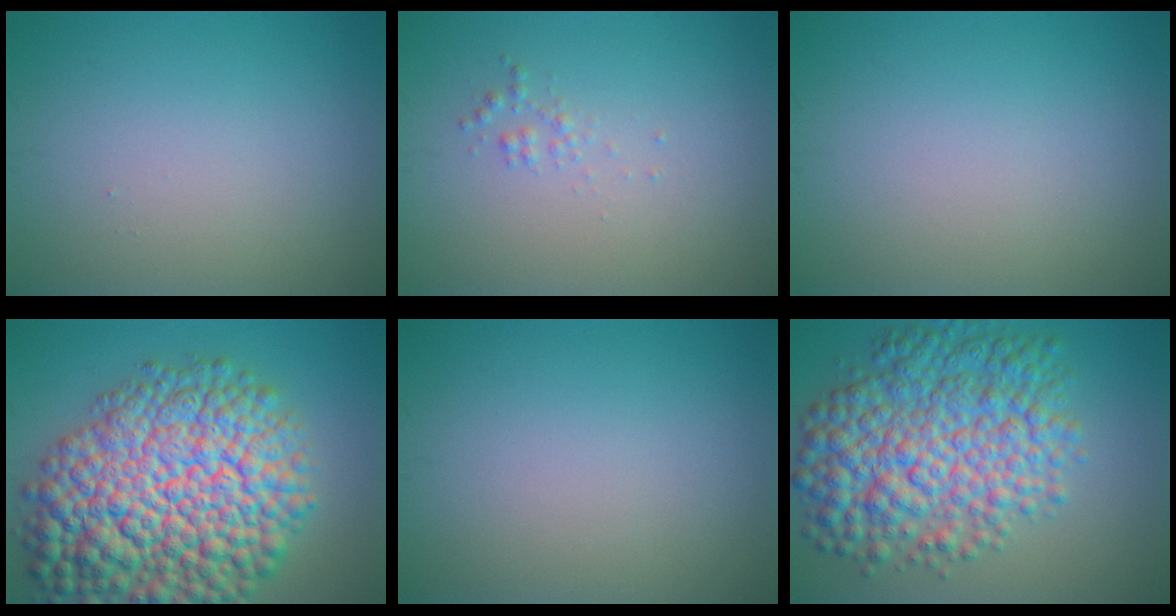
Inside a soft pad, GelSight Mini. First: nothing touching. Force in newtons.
{"total": 0.7, "press": 0.7, "slide": 0.0}
{"total": 0.0}
{"total": 16.1, "press": 16.1, "slide": 0.6}
{"total": 0.0}
{"total": 10.3, "press": 10.3, "slide": 0.1}